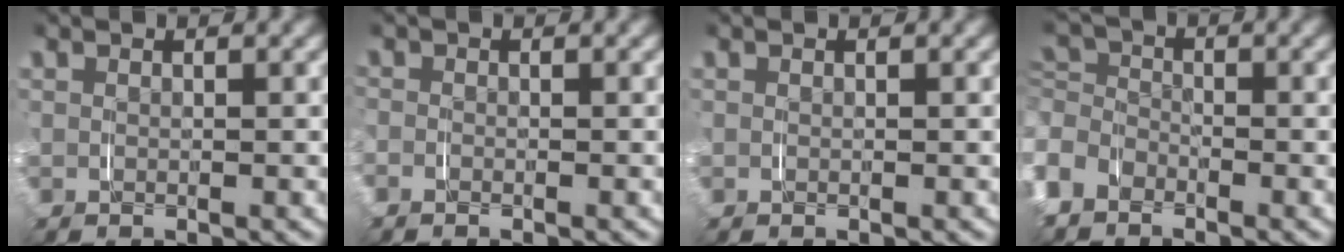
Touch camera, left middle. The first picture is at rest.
{"total": 1.8, "force": [-0.9, 1.5, 0.3], "torque": [-0.024, -0.010, -0.017]}
{"total": 0.0}
{"total": 2.9, "force": [-2.1, 1.6, -1.0], "torque": [0.011, -0.004, -0.046]}